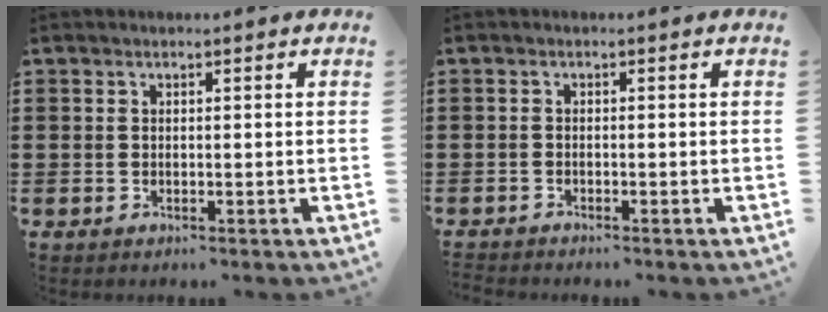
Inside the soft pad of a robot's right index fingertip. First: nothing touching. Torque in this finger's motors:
{"motor_torque": [-1.34, 0.80, -1.05, -0.21]}